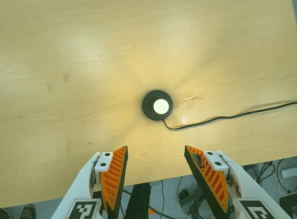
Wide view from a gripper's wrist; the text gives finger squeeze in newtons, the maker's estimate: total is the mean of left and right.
{"total": 0.0}